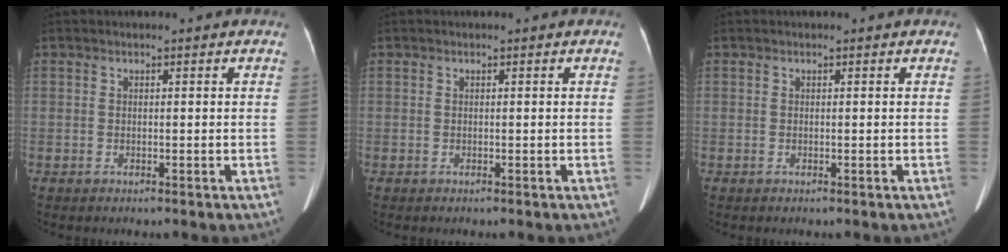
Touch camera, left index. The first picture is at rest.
{"total": 0.0}
{"total": 0.0}